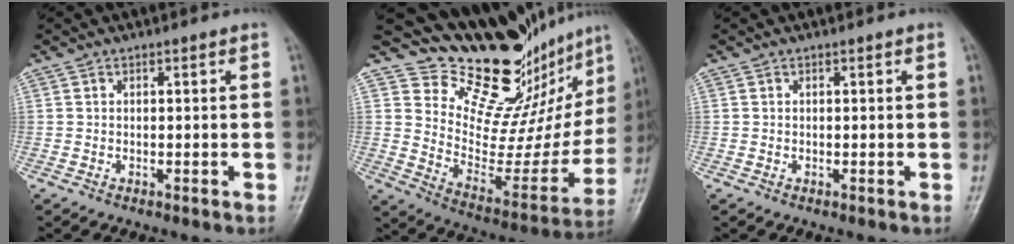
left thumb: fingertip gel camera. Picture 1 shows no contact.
{"total": 22.0, "force": [18.5, 7.5, 9.3], "torque": [-0.081, -0.145, 0.276]}
{"total": 0.0}